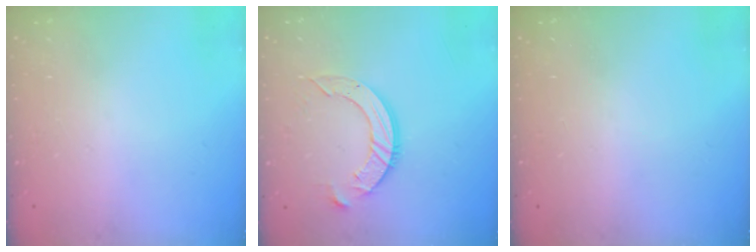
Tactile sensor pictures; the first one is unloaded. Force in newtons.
{"total": 10.0, "press": 10.0, "slide": 1.0}
{"total": 0.0}